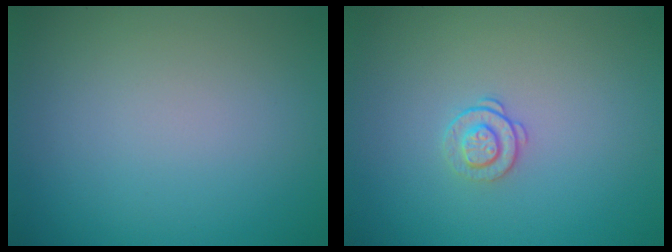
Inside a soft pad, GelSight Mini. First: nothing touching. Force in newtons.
{"total": 1.4, "press": 0.9, "slide": 1.0}